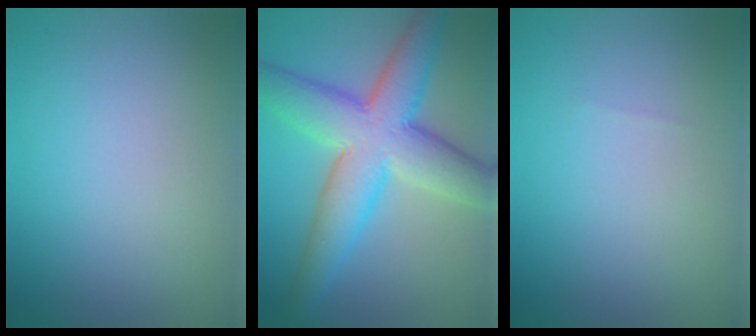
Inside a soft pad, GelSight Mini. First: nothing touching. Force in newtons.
{"total": 9.3, "press": 9.3, "slide": 0.2}
{"total": 0.0}